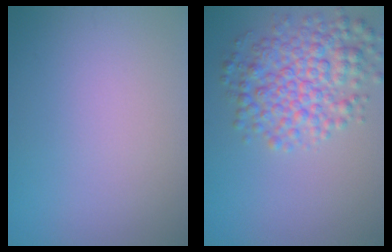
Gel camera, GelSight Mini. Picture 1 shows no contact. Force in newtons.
{"total": 6.0, "press": 6.0, "slide": 0.0}